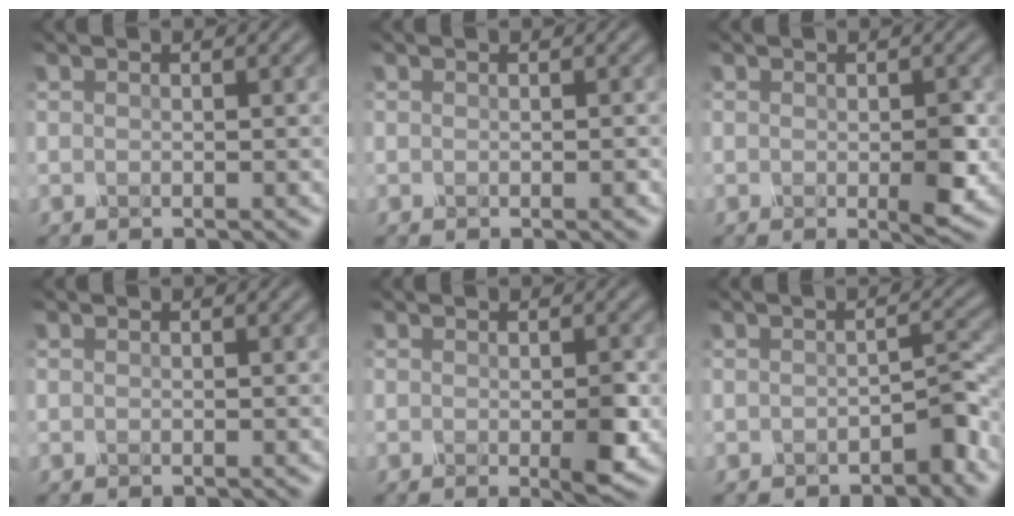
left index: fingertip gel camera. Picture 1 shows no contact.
{"total": 1.0, "force": [-0.4, 0.4, 0.8], "torque": [-0.002, 0.008, -0.006]}
{"total": 2.5, "force": [-0.8, 0.5, 2.3], "torque": [-0.052, -0.005, -0.007]}
{"total": 0.0}
{"total": 2.6, "force": [-0.9, 0.4, 2.4], "torque": [-0.056, -0.006, -0.009]}
{"total": 1.9, "force": [-1.7, 0.1, 1.0], "torque": [-0.024, 0.007, -0.023]}